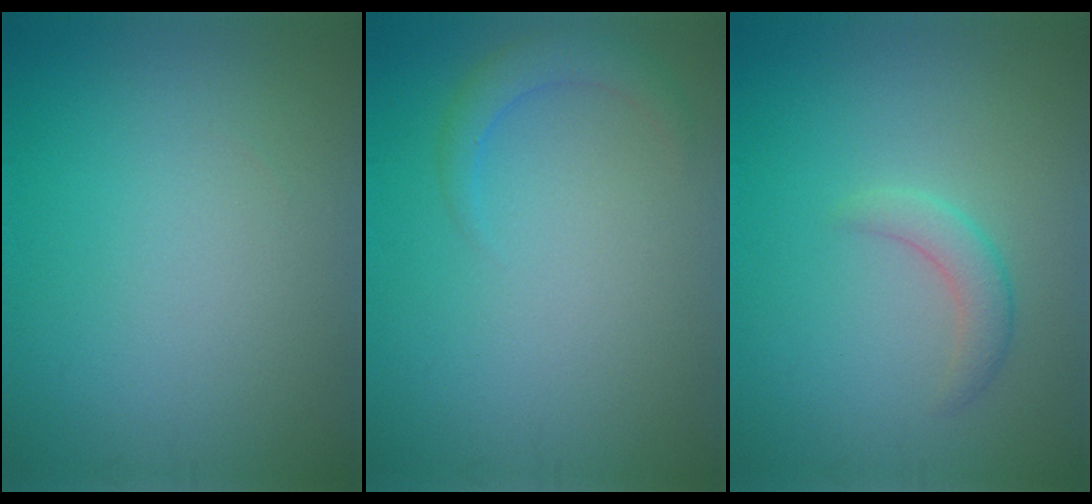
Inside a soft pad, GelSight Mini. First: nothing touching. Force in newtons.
{"total": 1.9, "press": 1.9, "slide": 0.1}
{"total": 1.9, "press": 1.9, "slide": 0.1}